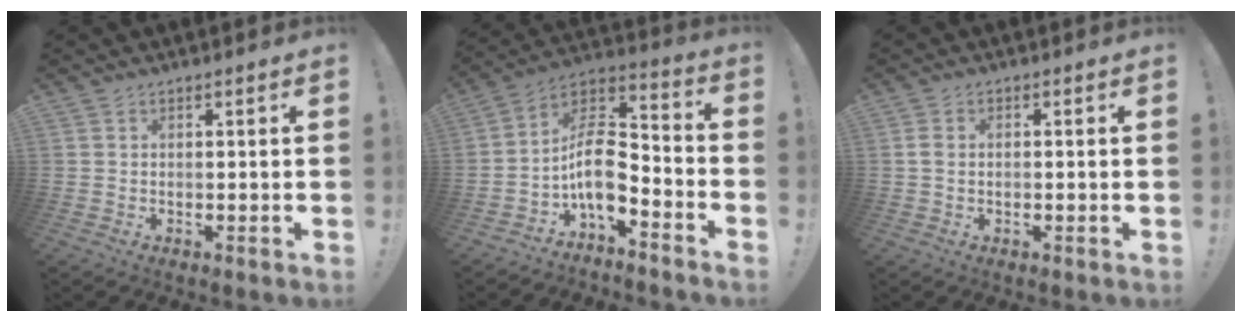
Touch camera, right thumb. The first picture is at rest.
{"total": 12.0, "force": [-3.8, 6.7, 9.2], "torque": [-0.165, 0.012, -0.066]}
{"total": 1.6, "force": [-0.1, 1.2, 1.1], "torque": [-0.019, 0.007, -0.002]}